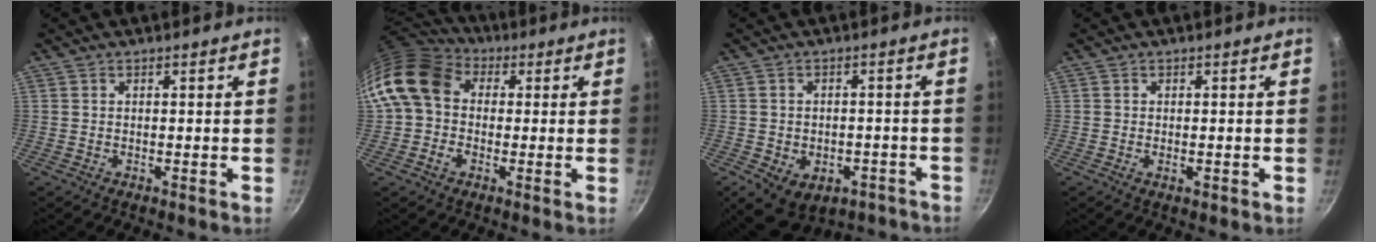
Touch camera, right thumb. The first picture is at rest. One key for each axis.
{"total": 13.8, "fx": 1.6, "fy": 11.0, "fz": 8.3, "tx": -0.153, "ty": 0.024, "tz": 0.013}
{"total": 11.0, "fx": -5.3, "fy": 7.5, "fz": 6.0, "tx": -0.073, "ty": 0.017, "tz": -0.054}
{"total": 1.3, "fx": -0.3, "fy": 0.6, "fz": 1.1, "tx": -0.018, "ty": -0.001, "tz": -0.005}